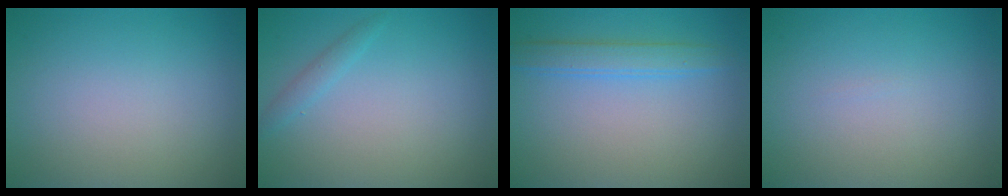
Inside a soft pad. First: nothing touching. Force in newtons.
{"total": 1.1, "press": 1.1, "slide": 0.1}
{"total": 2.6, "press": 2.6, "slide": 0.0}
{"total": 0.0}